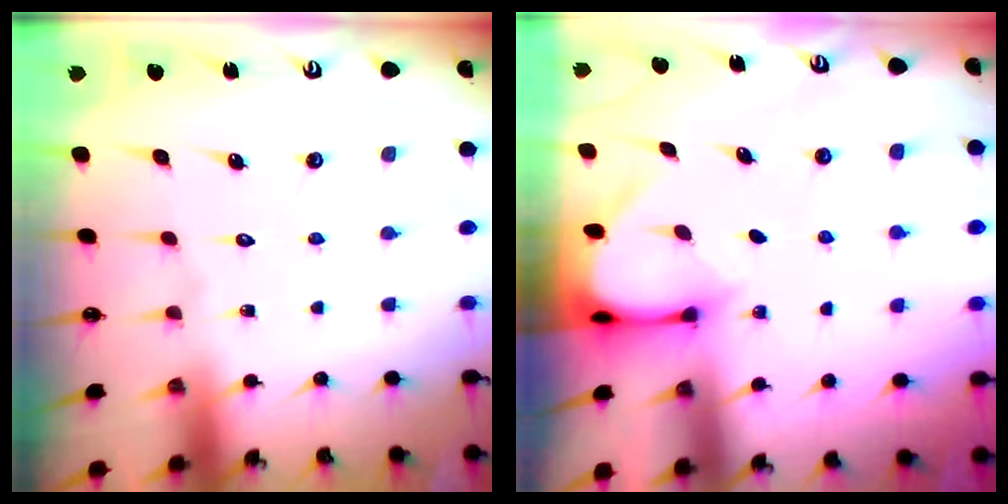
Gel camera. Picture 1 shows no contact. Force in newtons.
{"total": 2.9, "press": 2.9, "slide": 0.2}